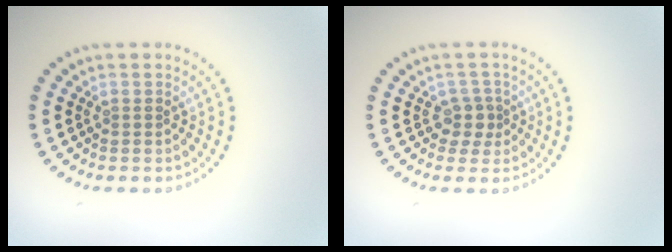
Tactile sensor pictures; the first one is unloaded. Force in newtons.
{"total": 1.8, "press": 1.5, "slide": 1.1}